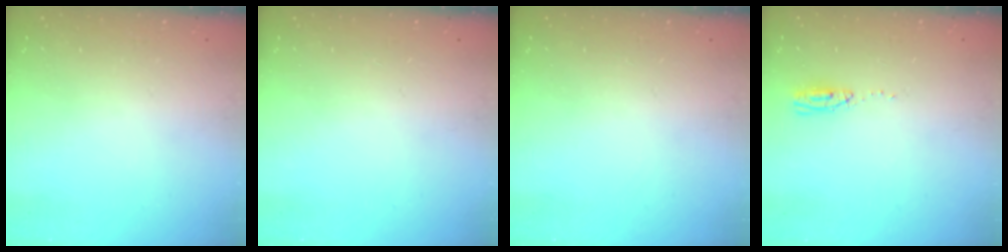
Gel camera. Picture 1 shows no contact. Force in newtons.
{"total": 0.0}
{"total": 0.0}
{"total": 3.6, "press": 3.3, "slide": 1.5}